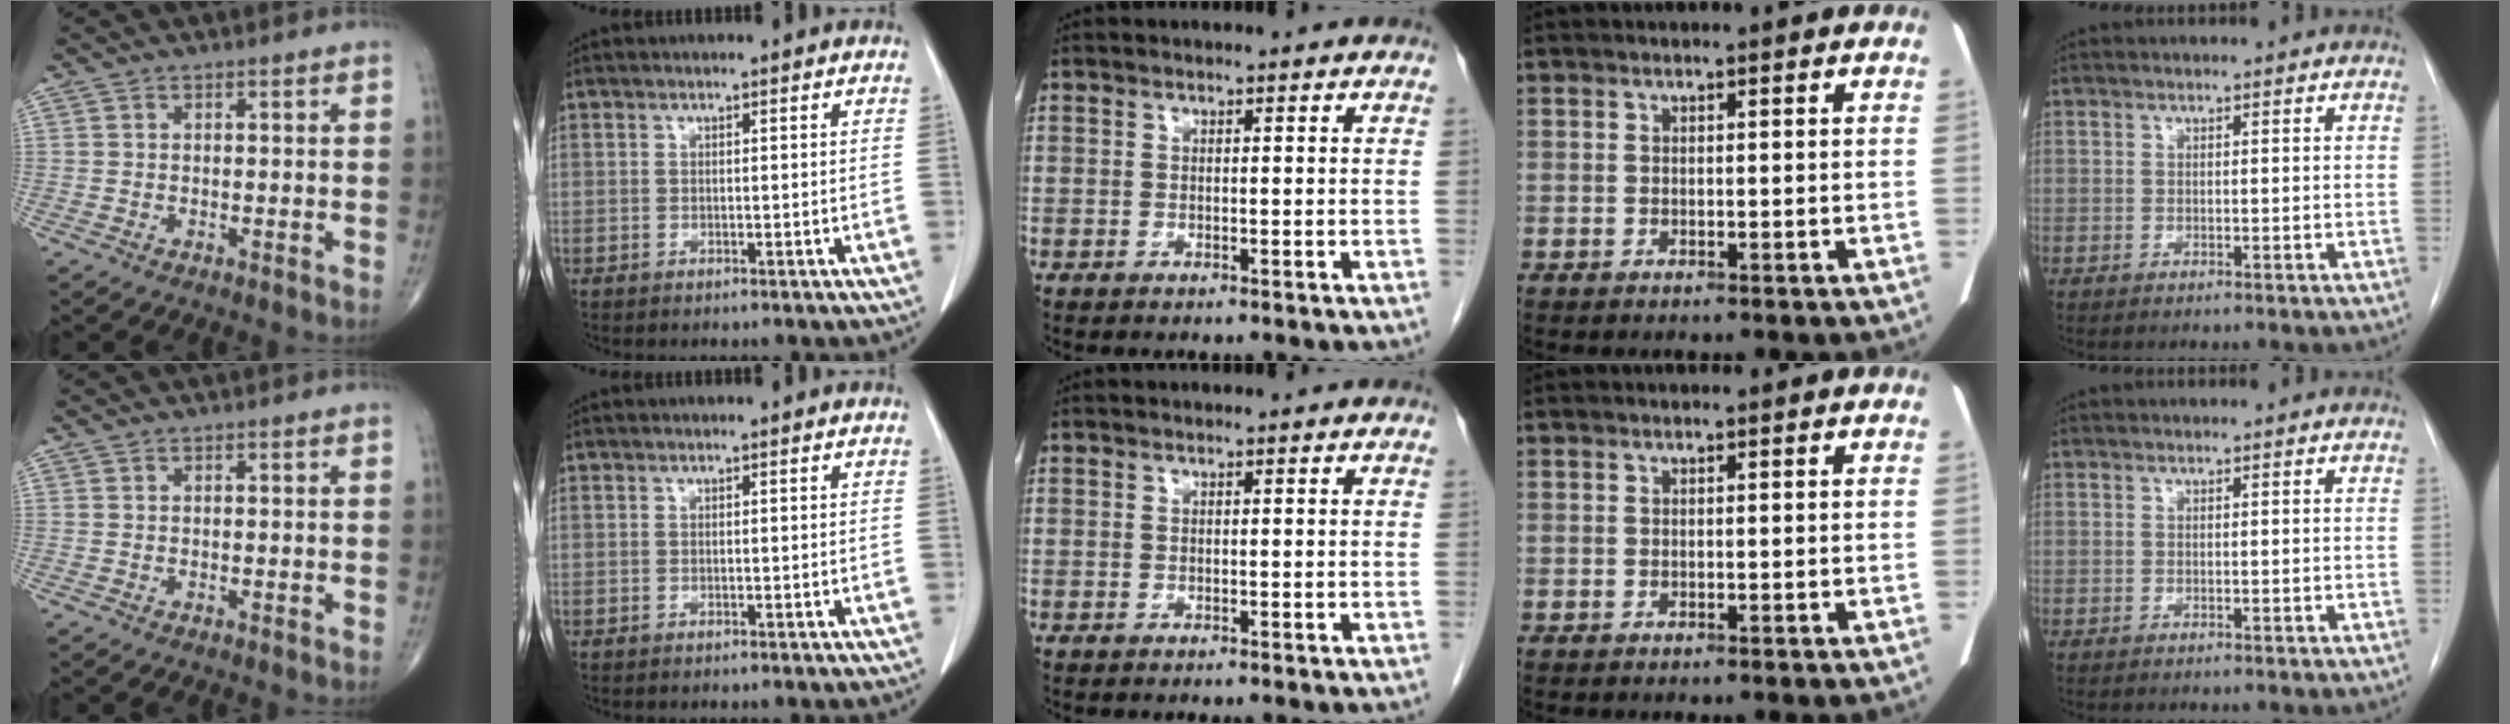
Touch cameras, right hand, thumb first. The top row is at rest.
{}